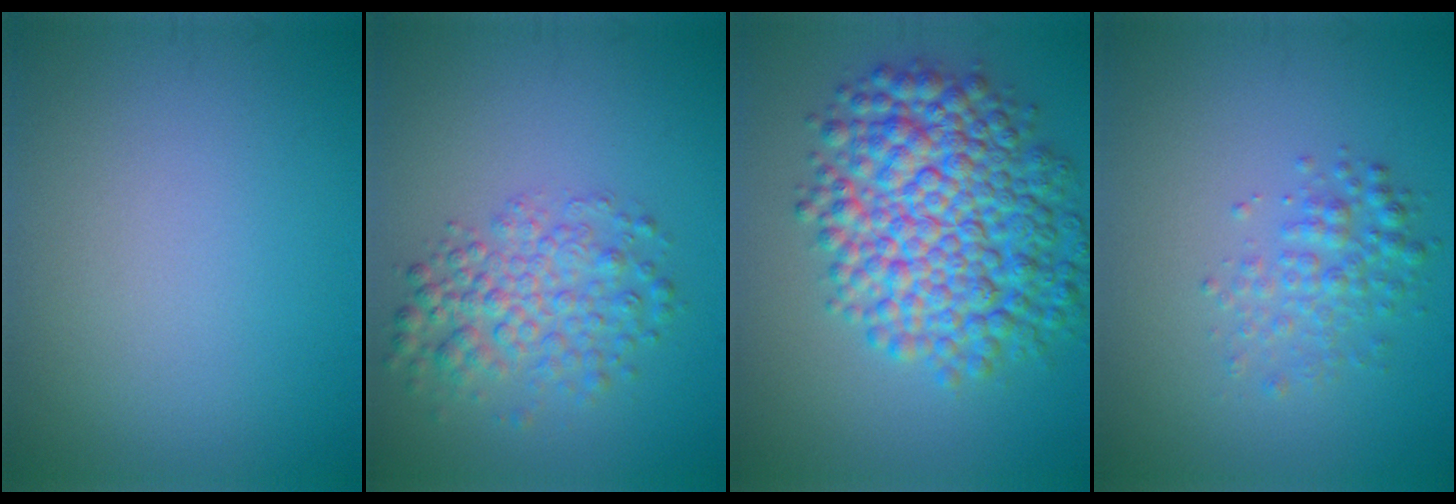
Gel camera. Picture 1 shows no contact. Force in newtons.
{"total": 4.3, "press": 4.3, "slide": 0.2}
{"total": 10.2, "press": 10.2, "slide": 0.1}
{"total": 2.5, "press": 2.5, "slide": 0.1}